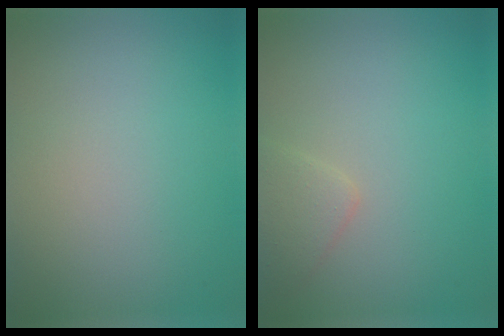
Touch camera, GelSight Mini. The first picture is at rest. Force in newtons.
{"total": 1.6, "press": 1.6, "slide": 0.1}